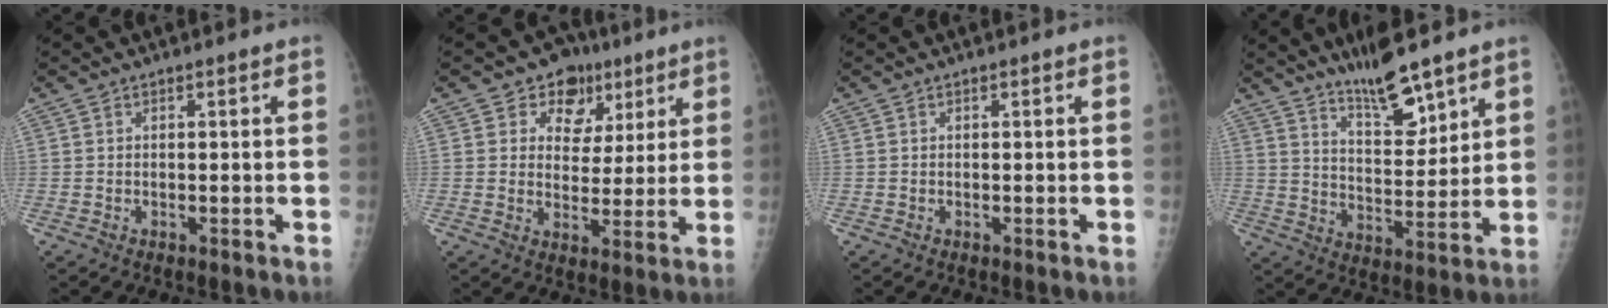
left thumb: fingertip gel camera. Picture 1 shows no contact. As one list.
[{"total": 9.3, "force": [5.1, 7.3, 2.7], "torque": [0.003, -0.014, 0.075]}, {"total": 0.0}, {"total": 10.7, "force": [8.3, 2.6, 6.3], "torque": [-0.088, -0.065, 0.150]}]